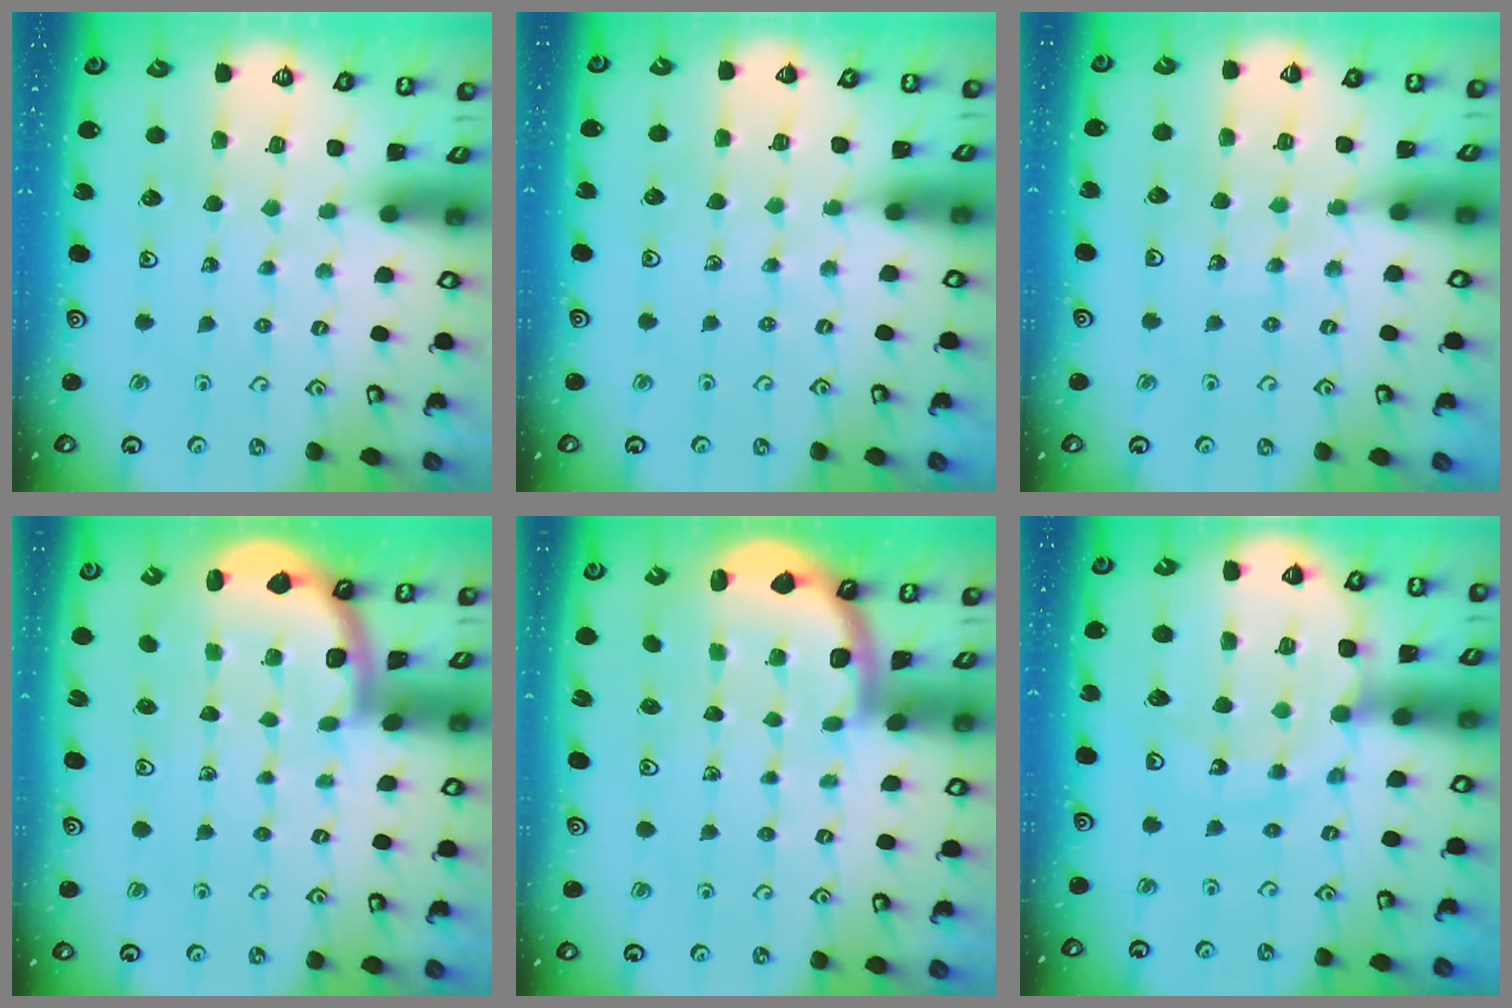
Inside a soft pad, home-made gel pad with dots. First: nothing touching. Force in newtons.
{"total": 4.7, "press": 4.2, "slide": 2.1}
{"total": 6.9, "press": 6.7, "slide": 1.7}
{"total": 1.8, "press": 1.8, "slide": 0.1}
{"total": 1.8, "press": 1.8, "slide": 0.1}
{"total": 13.3, "press": 13.2, "slide": 1.8}